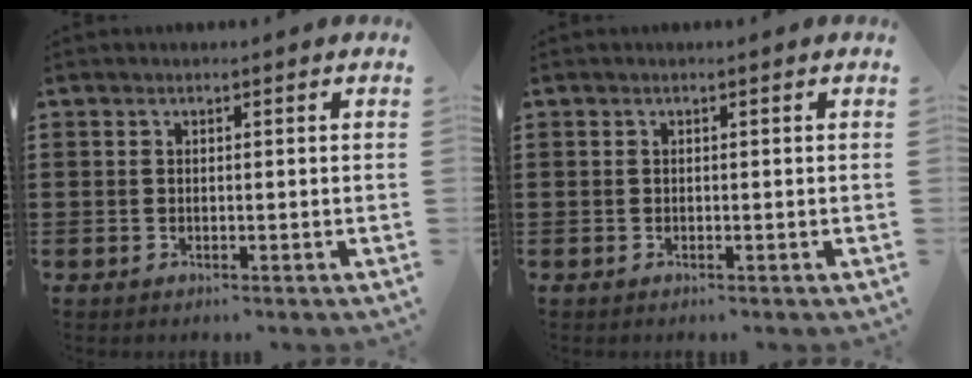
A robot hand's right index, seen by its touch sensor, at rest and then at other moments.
{"total": 0.0}